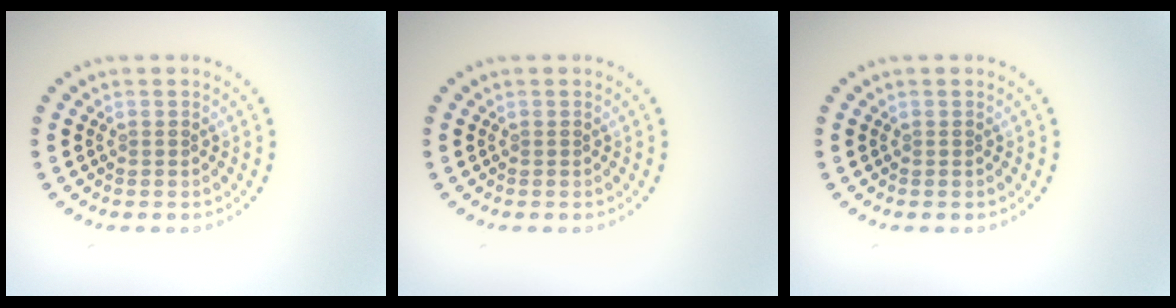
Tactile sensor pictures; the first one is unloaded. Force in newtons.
{"total": 0.0}
{"total": 0.0}